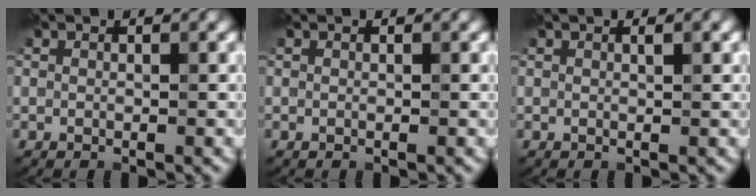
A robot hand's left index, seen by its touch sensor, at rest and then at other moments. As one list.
[{"total": 0.0}, {"total": 1.0, "force": [0.4, 0.3, 0.9], "torque": [-0.011, 0.005, 0.004]}]